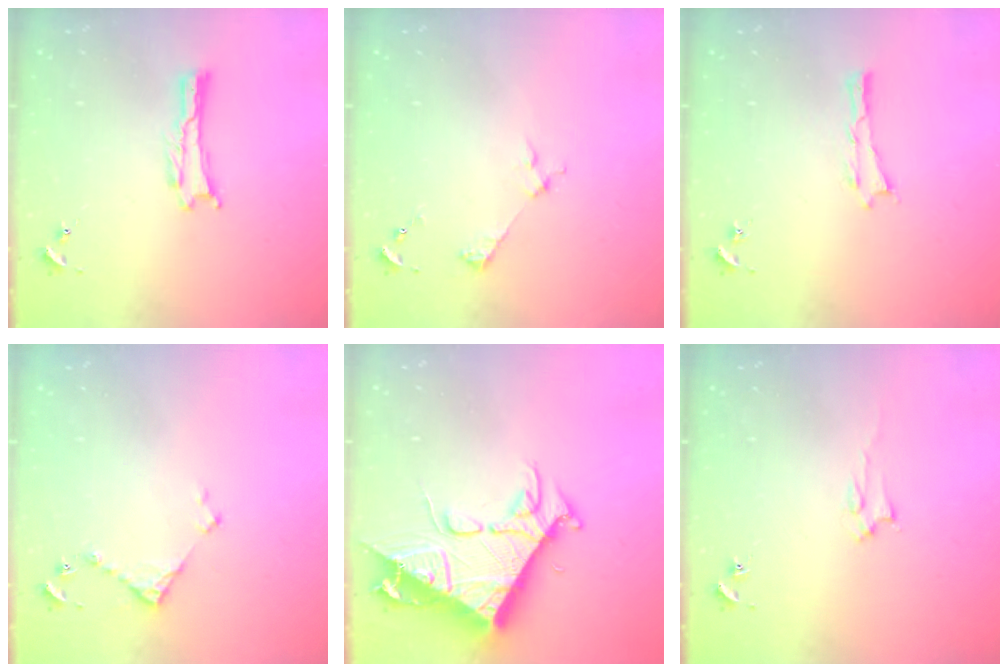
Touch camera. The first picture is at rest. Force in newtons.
{"total": 2.5, "press": 2.5, "slide": 0.2}
{"total": 0.0}
{"total": 3.7, "press": 3.6, "slide": 0.3}
{"total": 10.1, "press": 10.1, "slide": 0.9}
{"total": 1.6, "press": 1.6, "slide": 0.2}